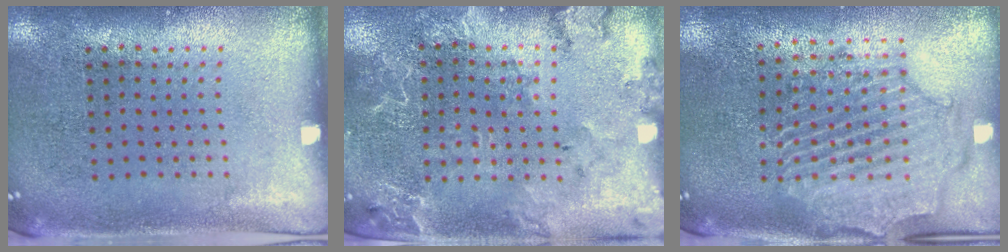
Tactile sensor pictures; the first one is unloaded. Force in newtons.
{"total": 2.2, "press": 2.1, "slide": 0.5}
{"total": 2.4, "press": 2.2, "slide": 0.8}